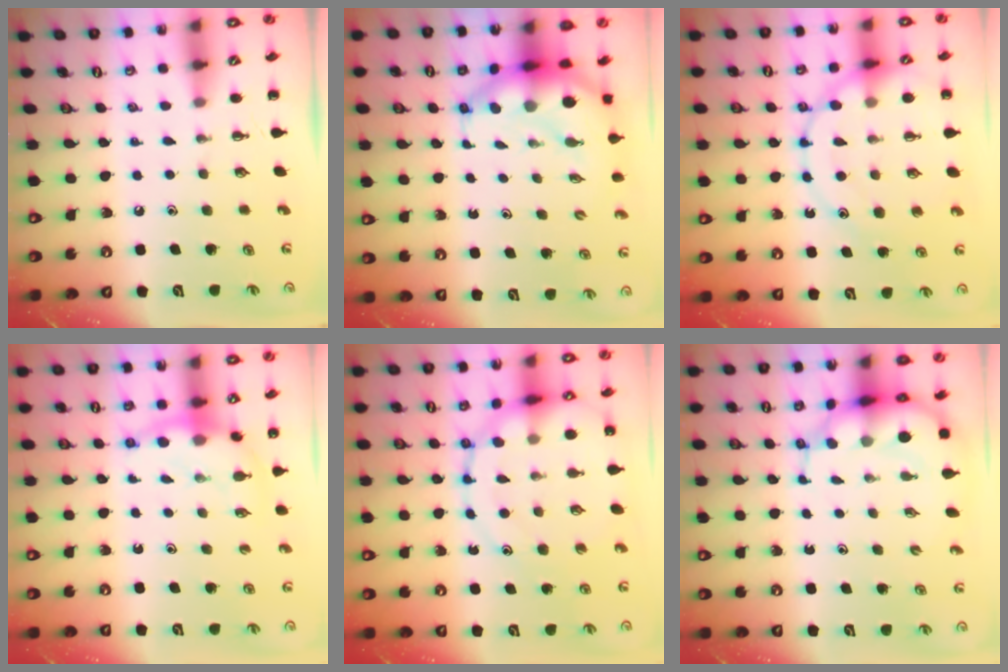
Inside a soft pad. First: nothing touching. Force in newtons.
{"total": 6.8, "press": 6.6, "slide": 1.6}
{"total": 16.8, "press": 16.7, "slide": 2.3}
{"total": 8.2, "press": 8.1, "slide": 1.4}
{"total": 16.9, "press": 16.8, "slide": 2.0}
{"total": 7.6, "press": 7.3, "slide": 2.2}